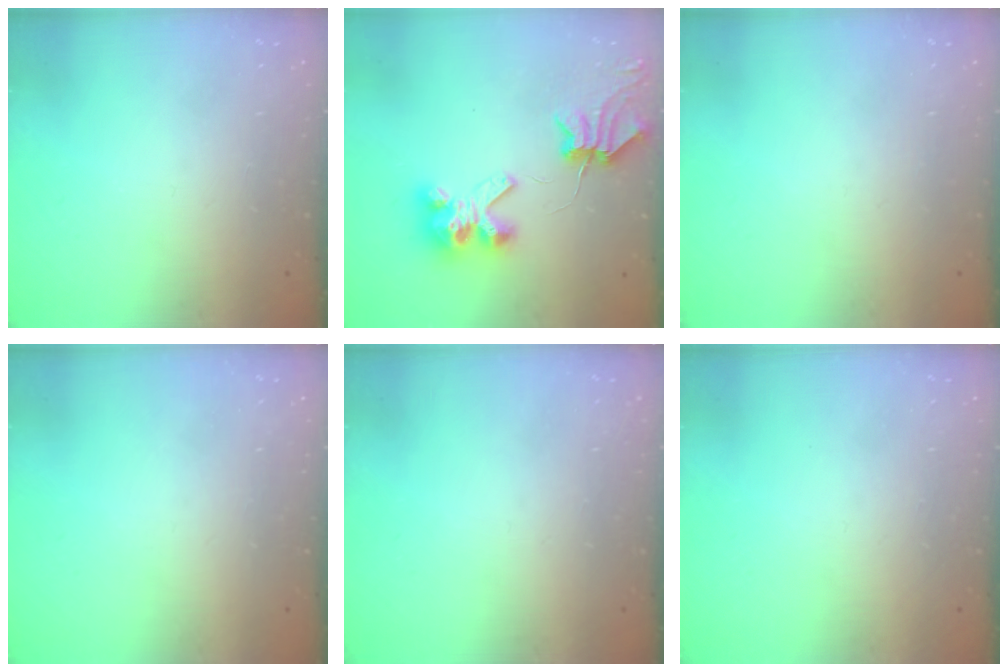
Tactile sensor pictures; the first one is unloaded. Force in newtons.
{"total": 6.7, "press": 6.6, "slide": 0.8}
{"total": 0.0}
{"total": 0.0}
{"total": 0.0}
{"total": 0.0}